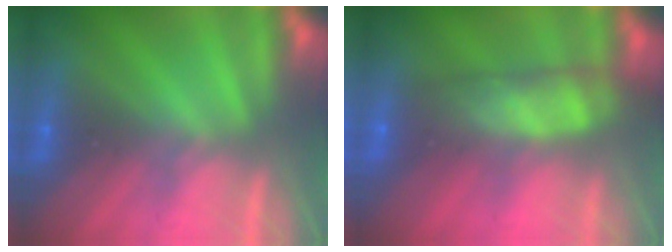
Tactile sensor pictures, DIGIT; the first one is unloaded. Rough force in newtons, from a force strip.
{"total": 10.8}